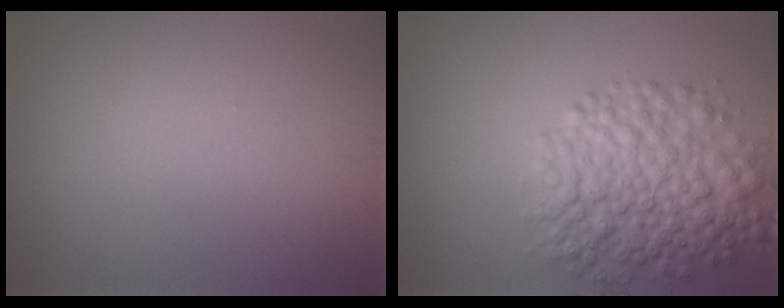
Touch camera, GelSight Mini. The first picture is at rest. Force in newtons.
{"total": 7.3, "press": 7.3, "slide": 0.1}